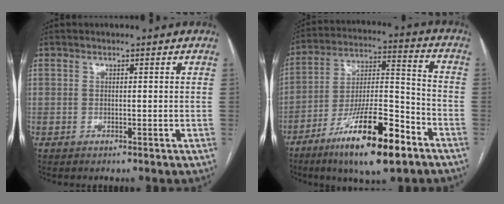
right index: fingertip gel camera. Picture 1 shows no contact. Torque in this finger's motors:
{"motor_torque": [1.40, -0.74, 1.05, 0.21]}